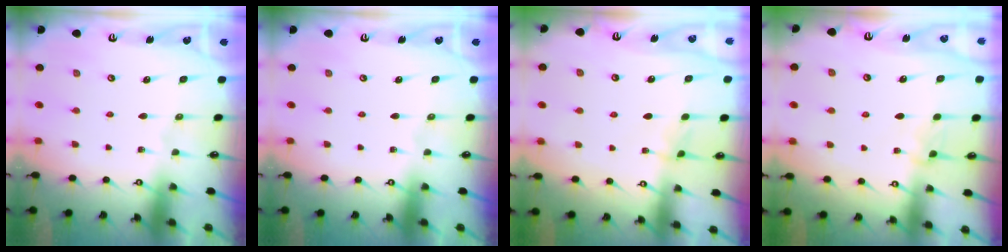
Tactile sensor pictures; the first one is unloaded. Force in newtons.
{"total": 0.0}
{"total": 3.2, "press": 3.2, "slide": 0.4}
{"total": 2.5, "press": 2.5, "slide": 0.5}